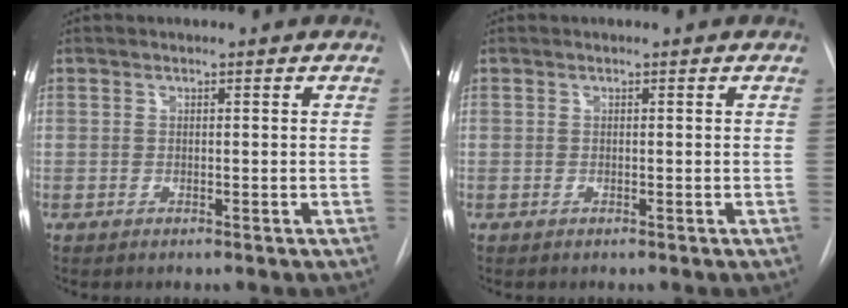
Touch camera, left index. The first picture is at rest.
{"total": 0.0}